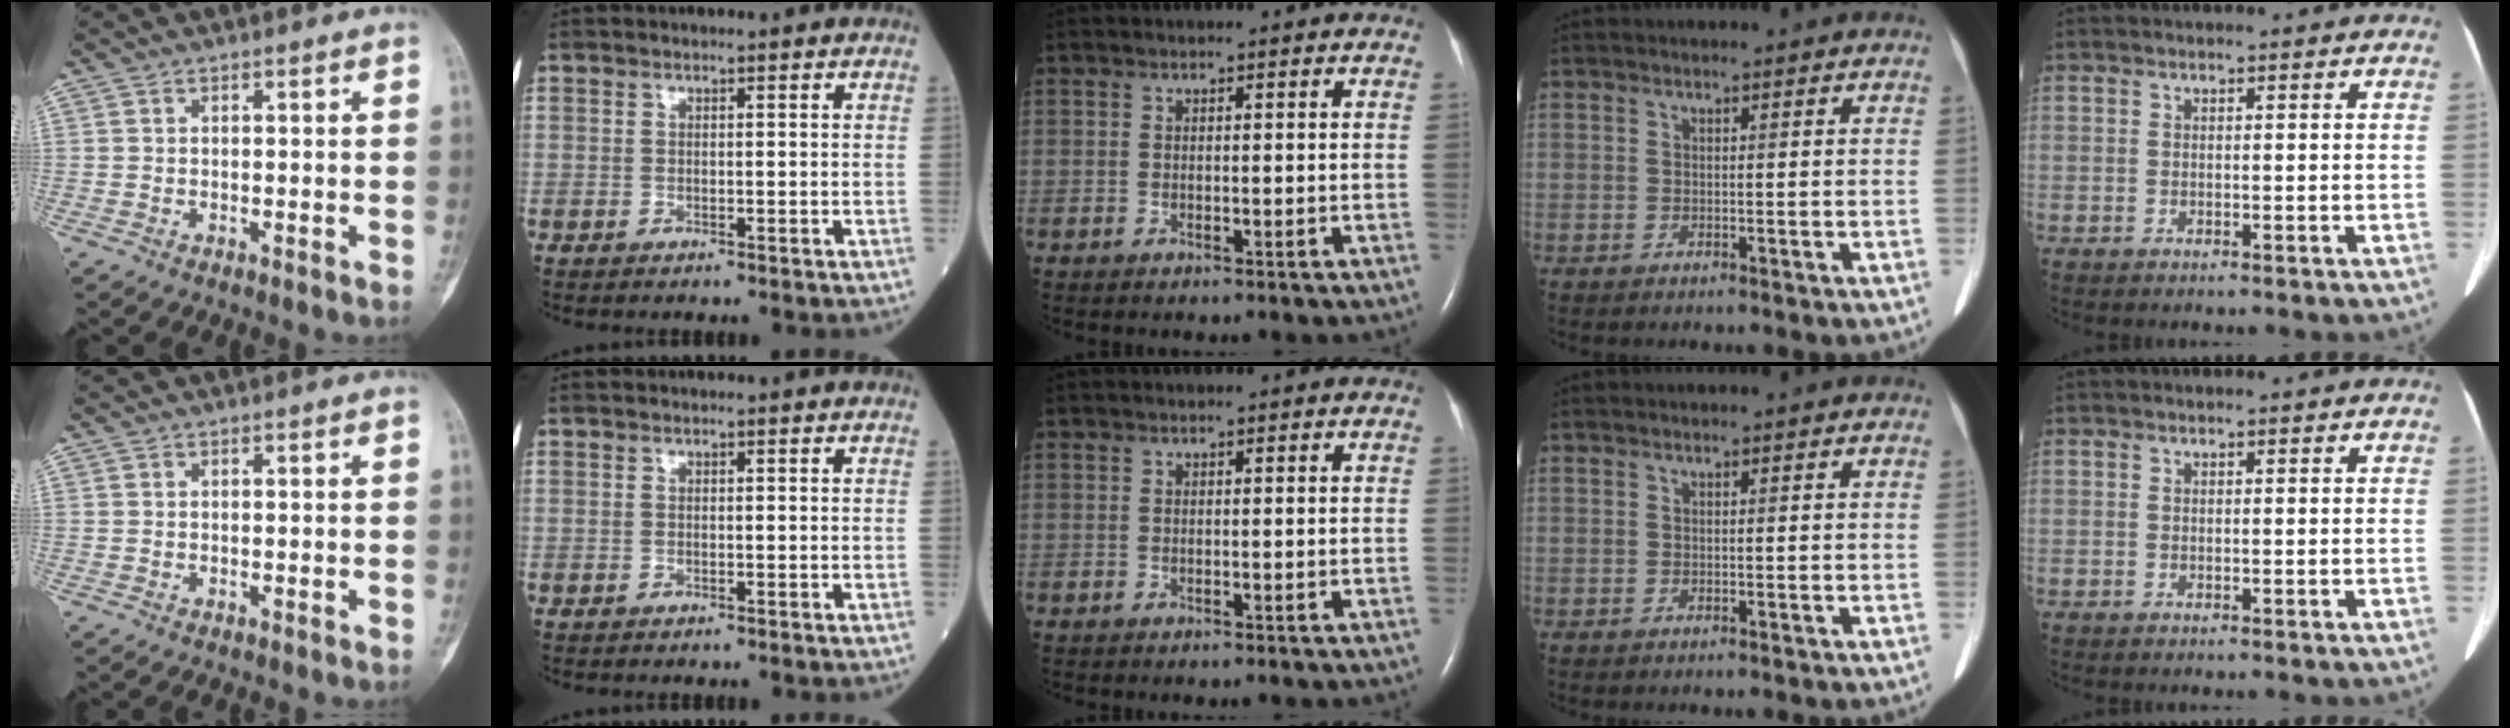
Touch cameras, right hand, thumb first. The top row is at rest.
{}